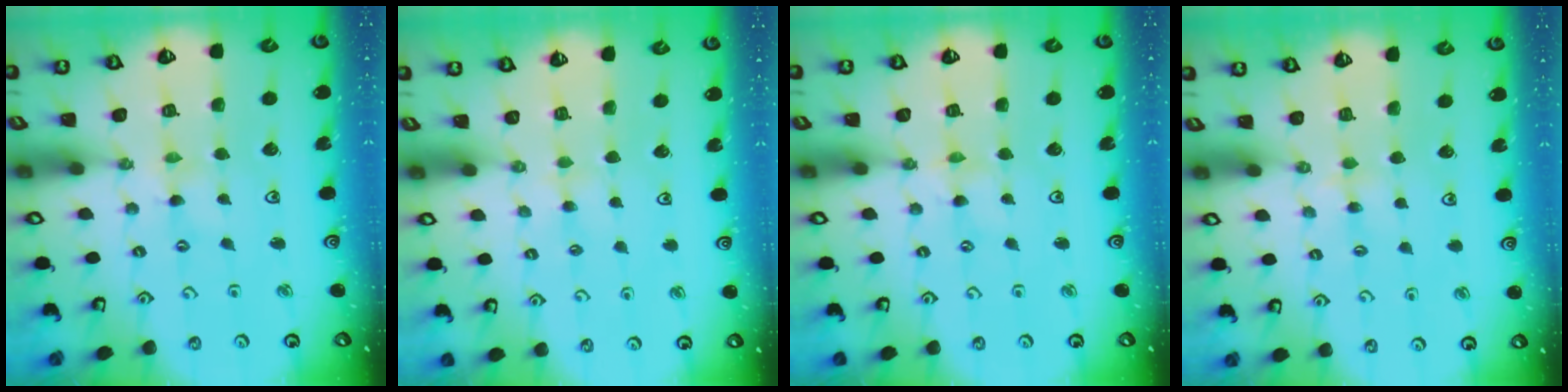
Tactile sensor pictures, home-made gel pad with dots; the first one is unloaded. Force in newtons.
{"total": 1.9, "press": 1.9, "slide": 0.3}
{"total": 0.0}
{"total": 2.3, "press": 2.3, "slide": 0.4}